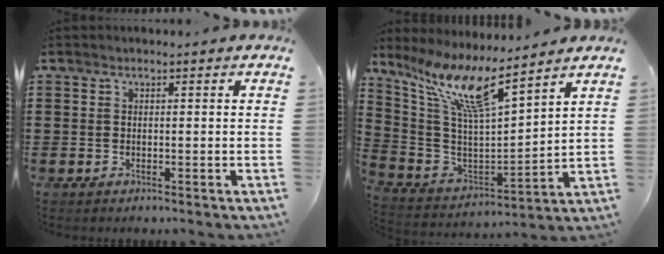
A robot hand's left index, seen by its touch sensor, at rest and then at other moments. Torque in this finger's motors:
{"motor_torque": [1.21, -0.93, 0.86, 0.21]}